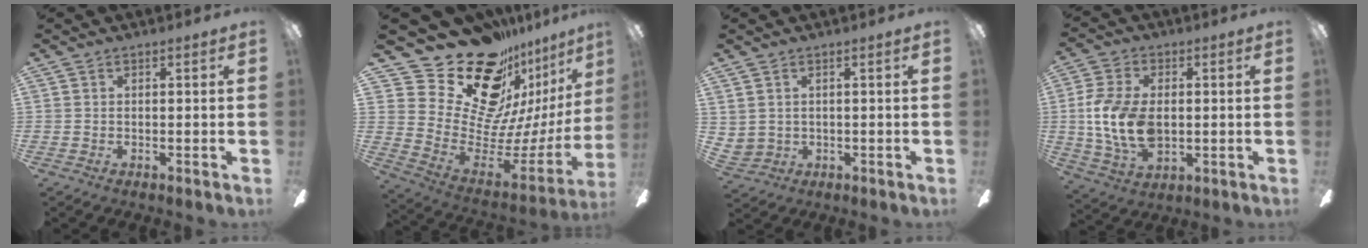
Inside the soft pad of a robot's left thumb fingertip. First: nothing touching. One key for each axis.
{"total": 26.7, "fx": 19.2, "fy": 13.7, "fz": 12.5, "tx": -0.205, "ty": -0.161, "tz": 0.378}
{"total": 2.2, "fx": 1.4, "fy": 1.7, "fz": 0.2, "tx": -0.010, "ty": -0.003, "tz": 0.027}
{"total": 14.5, "fx": -0.5, "fy": 9.3, "fz": 11.1, "tx": -0.249, "ty": 0.007, "tz": -0.007}